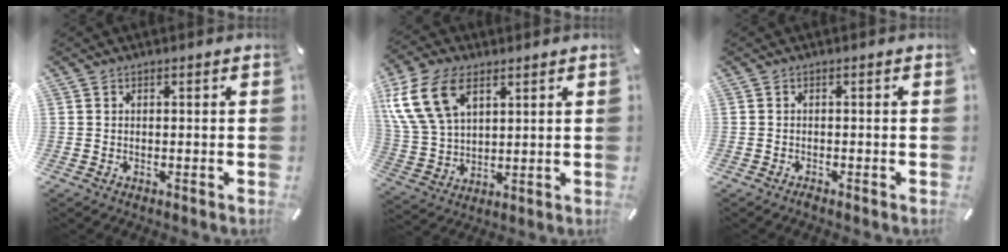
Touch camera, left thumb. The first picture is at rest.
{"total": 14.3, "force": [6.2, 9.2, 9.0], "torque": [-0.232, -0.008, 0.112]}
{"total": 0.7, "force": [-0.7, 0.0, 0.0], "torque": [-0.004, -0.001, -0.015]}